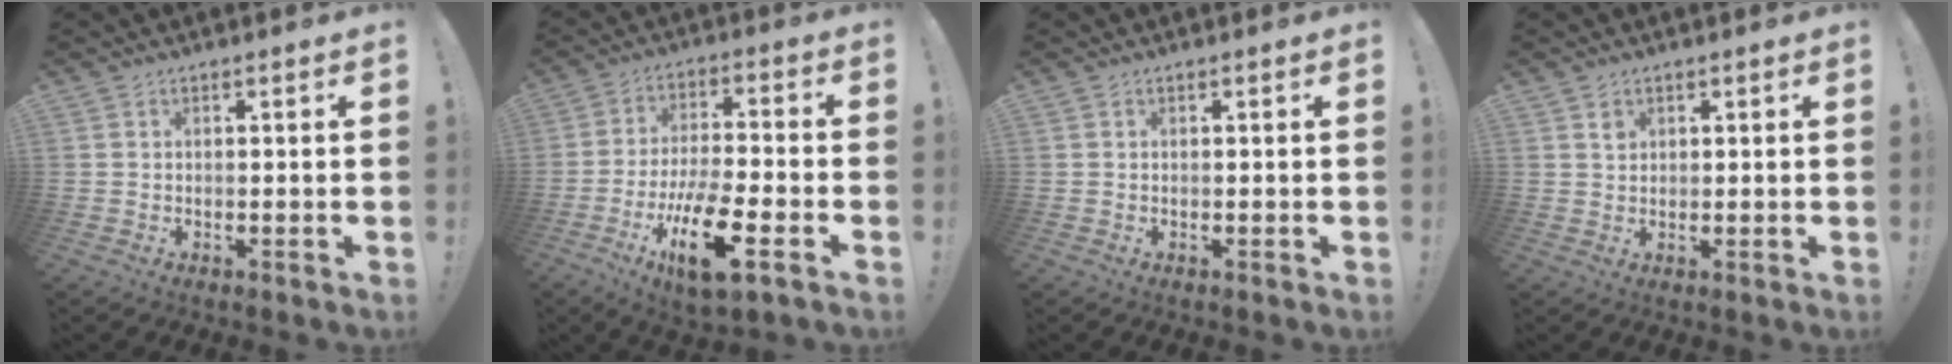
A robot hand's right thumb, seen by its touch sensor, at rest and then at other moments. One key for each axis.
{"total": 16.6, "fx": -7.5, "fy": 5.7, "fz": 13.6, "tx": -0.234, "ty": 0.034, "tz": -0.117}
{"total": 0.0}
{"total": 1.7, "fx": 1.0, "fy": 1.3, "fz": 0.5, "tx": 0.001, "ty": -0.003, "tz": 0.017}